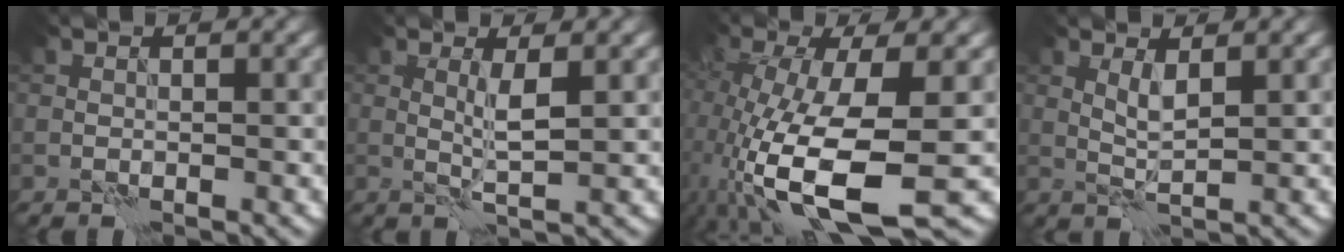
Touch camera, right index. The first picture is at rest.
{"total": 2.3, "force": [0.5, 0.2, 2.2], "torque": [-0.045, -0.003, 0.009]}
{"total": 12.1, "force": [-3.3, 4.5, 10.7], "torque": [-0.222, -0.029, -0.053]}
{"total": 1.9, "force": [0.8, 0.4, 1.7], "torque": [-0.040, -0.001, 0.018]}